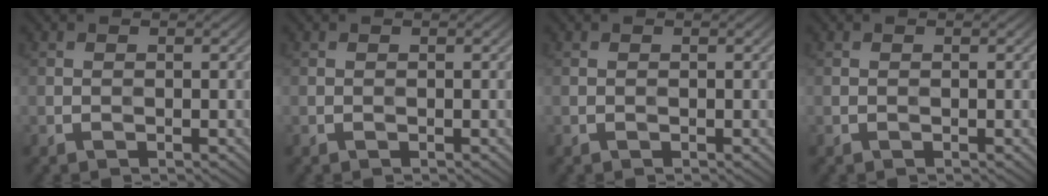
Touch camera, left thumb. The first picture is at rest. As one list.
[{"total": 0.0}, {"total": 0.0}, {"total": 0.0}]